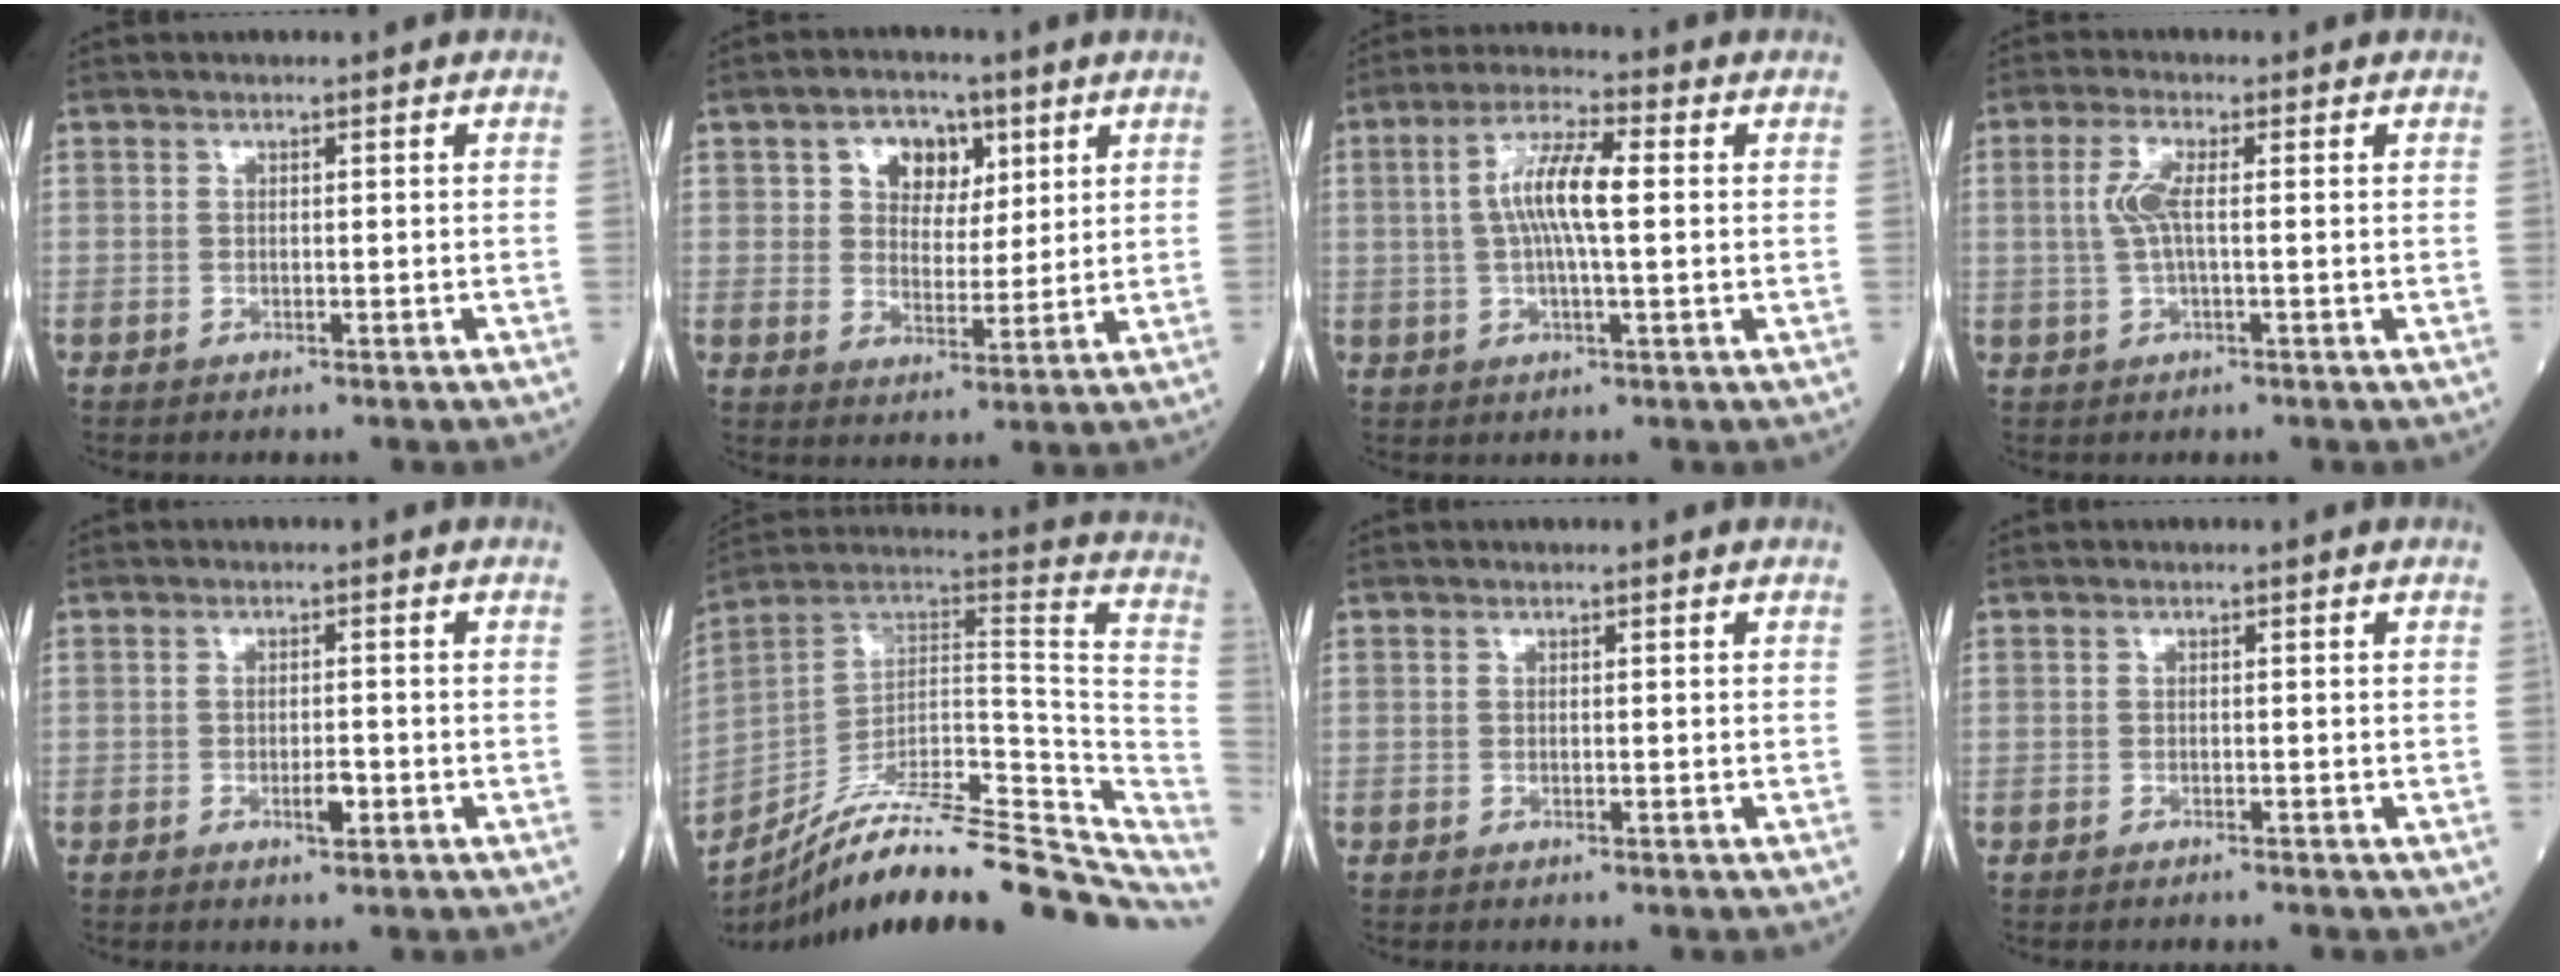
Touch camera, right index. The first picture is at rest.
{"total": 6.7, "force": [2.9, 4.7, 3.8], "torque": [-0.056, 0.017, 0.050]}
{"total": 8.1, "force": [0.8, 1.2, 8.0], "torque": [-0.157, 0.012, 0.009]}
{"total": 4.0, "force": [0.4, 0.8, 3.9], "torque": [-0.093, 0.006, 0.005]}
{"total": 2.1, "force": [-0.9, 0.5, 1.8], "torque": [-0.026, 0.000, -0.014]}
{"total": 26.4, "force": [-21.8, 5.5, 13.8], "torque": [-0.146, 0.028, -0.322]}
{"total": 0.0}
{"total": 0.7, "force": [-0.7, 0.1, 0.1], "torque": [-0.004, -0.001, -0.012]}